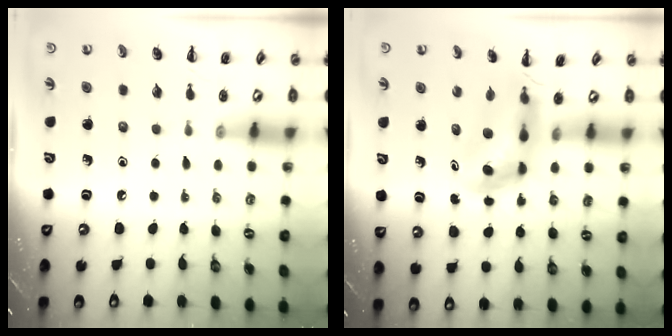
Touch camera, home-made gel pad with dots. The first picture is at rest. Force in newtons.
{"total": 4.8, "press": 4.5, "slide": 1.4}